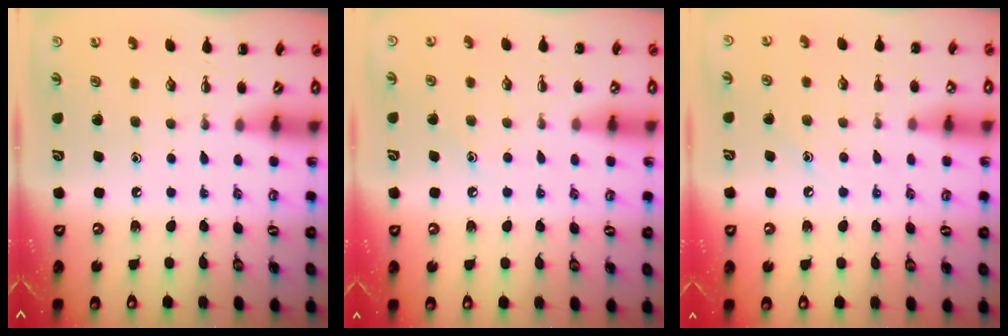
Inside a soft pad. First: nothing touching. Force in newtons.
{"total": 7.5, "press": 7.3, "slide": 2.0}
{"total": 7.1, "press": 6.9, "slide": 1.6}